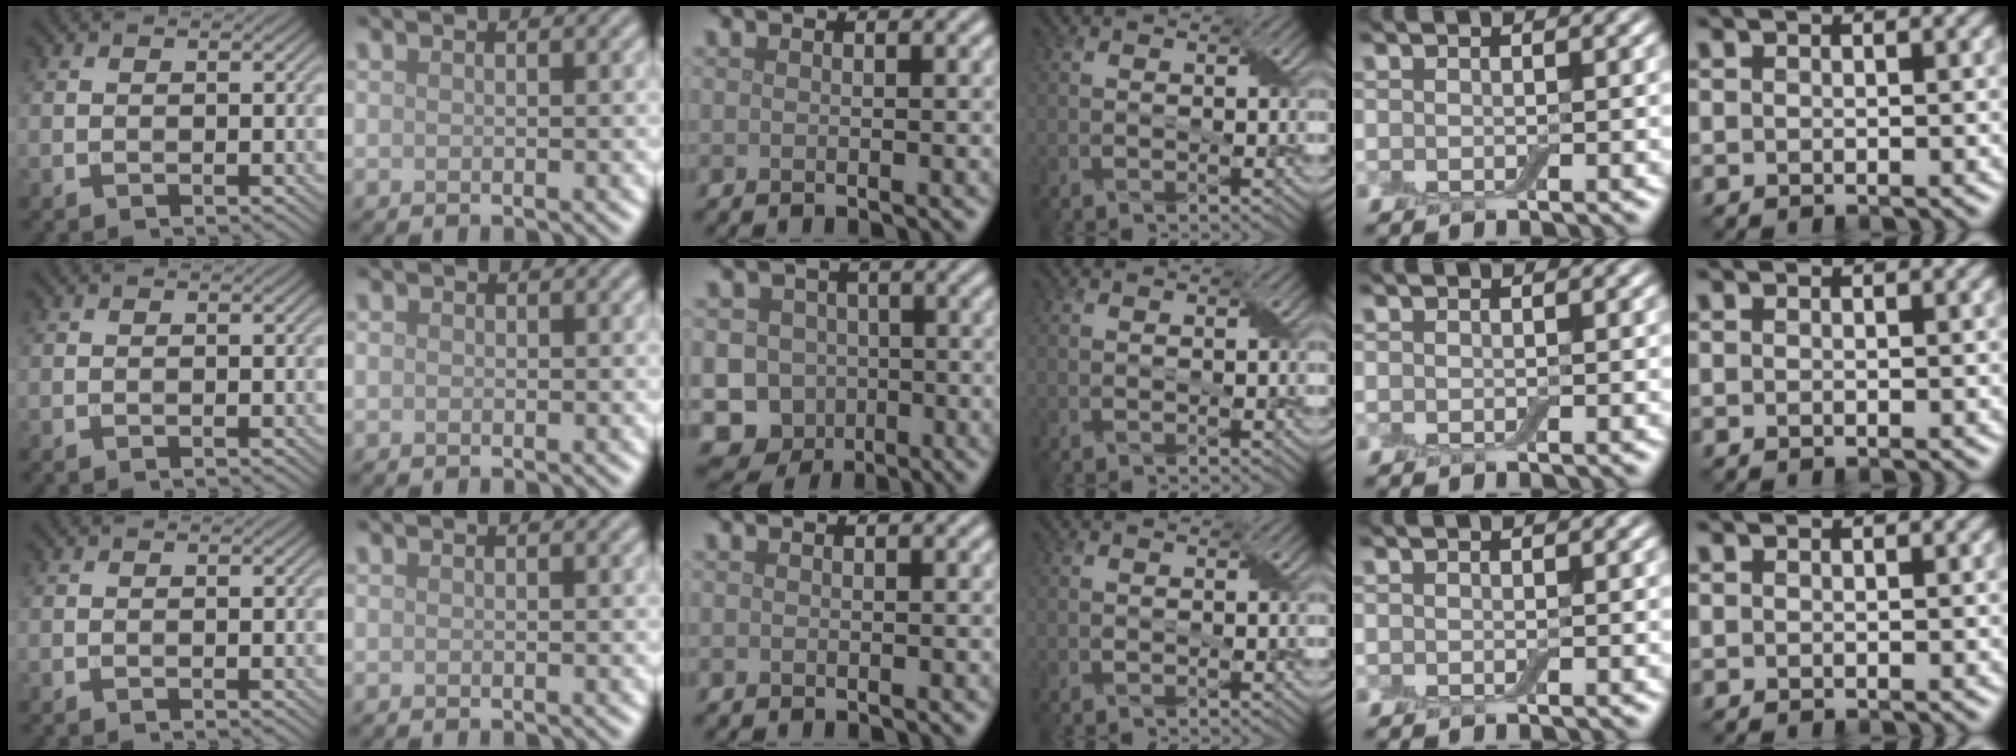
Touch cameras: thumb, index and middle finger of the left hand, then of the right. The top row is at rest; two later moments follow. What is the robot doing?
{"motion": "fold", "object": "cloth"}